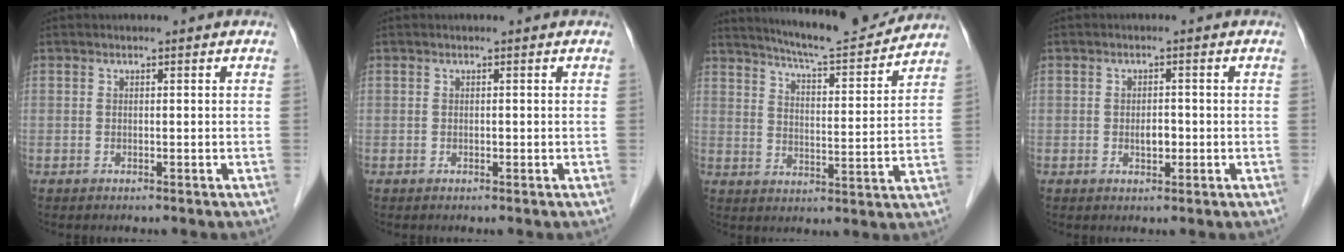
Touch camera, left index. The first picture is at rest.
{"total": 0.0}
{"total": 14.1, "force": [13.3, 0.5, 4.7], "torque": [-0.079, -0.004, 0.191]}
{"total": 2.0, "force": [-0.4, 1.1, 1.7], "torque": [-0.029, 0.002, -0.004]}